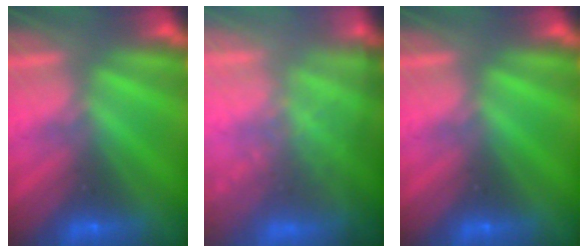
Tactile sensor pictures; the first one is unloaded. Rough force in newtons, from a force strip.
{"total": 8.1}
{"total": 0.0}